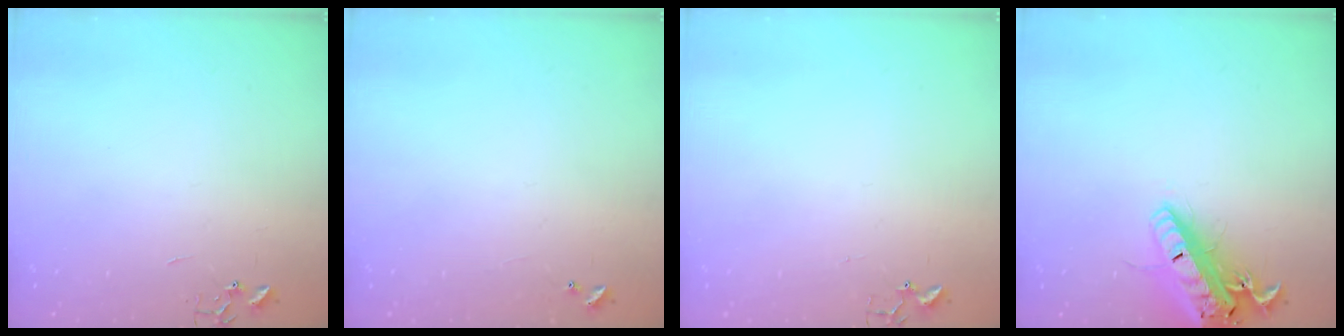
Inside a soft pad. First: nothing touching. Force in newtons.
{"total": 4.7, "press": 4.7, "slide": 0.4}
{"total": 4.0, "press": 3.9, "slide": 0.4}
{"total": 21.8, "press": 21.4, "slide": 4.2}